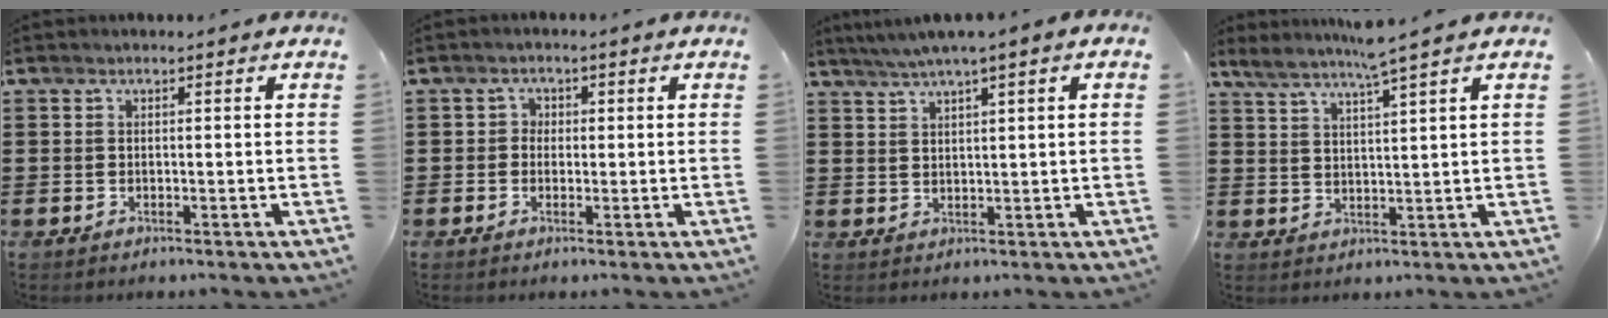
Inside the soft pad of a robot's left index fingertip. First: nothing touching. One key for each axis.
{"total": 1.6, "fx": -0.3, "fy": 1.5, "fz": 0.5, "tx": -0.015, "ty": 0.007, "tz": -0.009}
{"total": 3.0, "fx": 2.0, "fy": -0.1, "fz": 2.2, "tx": -0.045, "ty": 0.001, "tz": 0.035}
{"total": 4.6, "fx": 3.8, "fy": -0.9, "fz": 2.4, "tx": -0.059, "ty": -0.018, "tz": 0.064}